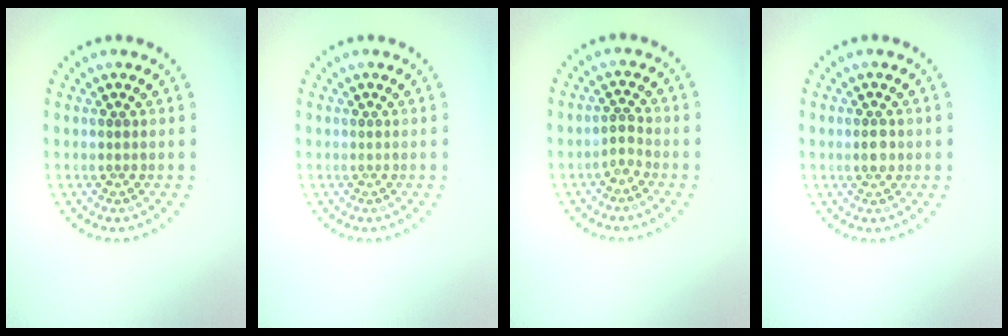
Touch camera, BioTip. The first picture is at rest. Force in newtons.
{"total": 0.0}
{"total": 1.5, "press": 1.1, "slide": 1.0}
{"total": 1.5, "press": 1.4, "slide": 0.3}